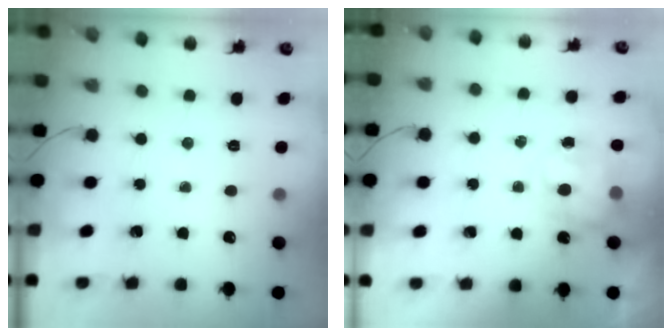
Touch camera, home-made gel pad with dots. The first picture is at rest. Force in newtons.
{"total": 8.3, "press": 8.2, "slide": 1.1}